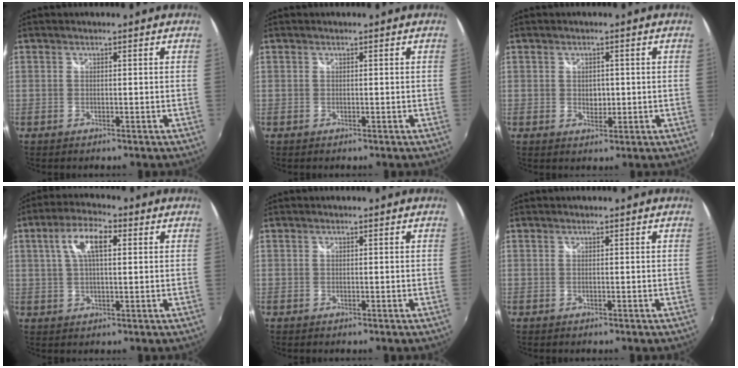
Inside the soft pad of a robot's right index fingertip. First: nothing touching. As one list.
[{"total": 0.0}, {"total": 2.7, "force": [0.0, 2.1, 1.7], "torque": [-0.023, 0.001, 0.000]}, {"total": 7.9, "force": [2.3, 3.1, 6.9], "torque": [-0.131, 0.018, 0.039]}, {"total": 0.0}, {"total": 0.0}]